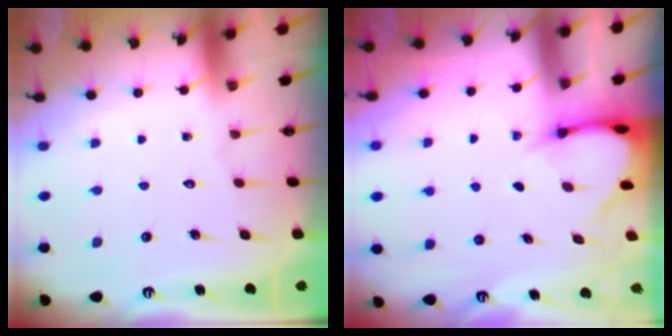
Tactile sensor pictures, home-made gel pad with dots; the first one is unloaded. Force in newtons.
{"total": 3.3, "press": 3.3, "slide": 0.2}